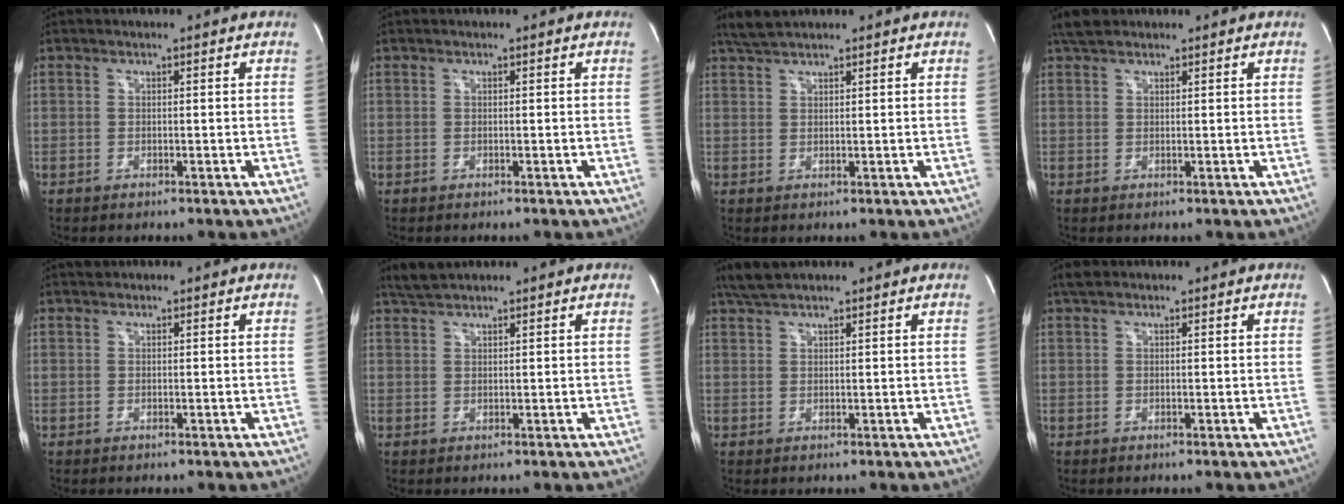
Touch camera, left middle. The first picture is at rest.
{"total": 0.0}
{"total": 3.0, "force": [2.8, 0.3, 1.1], "torque": [-0.031, 0.013, 0.056]}
{"total": 2.8, "force": [2.4, 1.1, 1.0], "torque": [-0.025, 0.015, 0.043]}
{"total": 0.5, "force": [0.5, 0.1, 0.0], "torque": [-0.011, 0.008, 0.011]}
{"total": 2.7, "force": [2.5, 0.2, 0.9], "torque": [-0.025, 0.012, 0.051]}
{"total": 3.6, "force": [3.1, 0.5, 1.7], "torque": [-0.044, 0.015, 0.063]}
{"total": 1.5, "force": [1.2, 0.6, 0.8], "torque": [-0.020, 0.016, 0.023]}